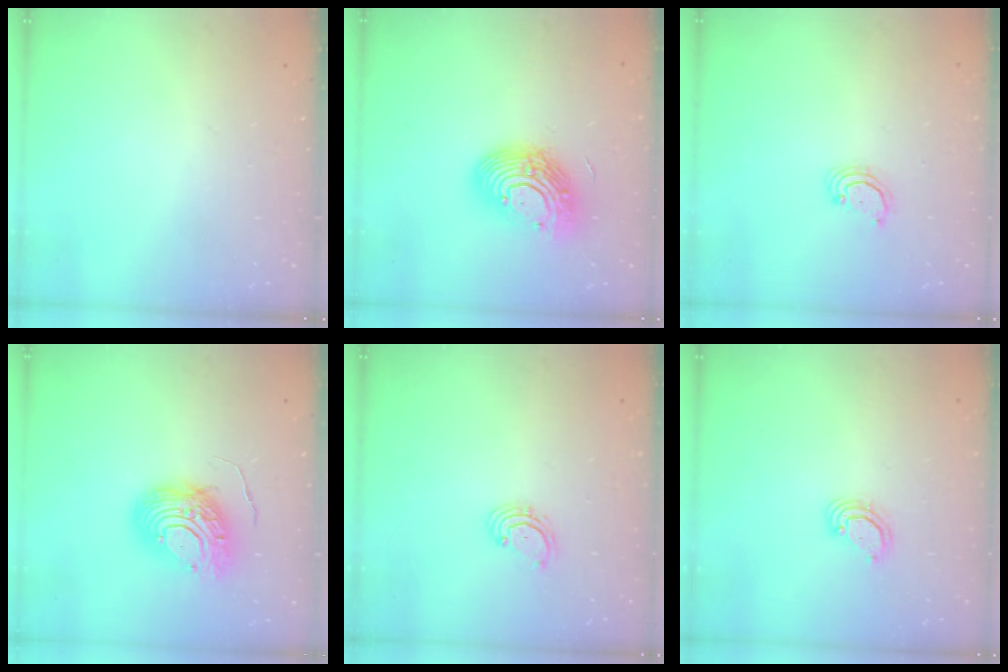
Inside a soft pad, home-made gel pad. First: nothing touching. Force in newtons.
{"total": 15.5, "press": 15.5, "slide": 1.4}
{"total": 2.3, "press": 2.3, "slide": 0.2}
{"total": 12.3, "press": 12.3, "slide": 1.1}
{"total": 2.0, "press": 1.9, "slide": 0.6}
{"total": 3.2, "press": 3.2, "slide": 0.2}